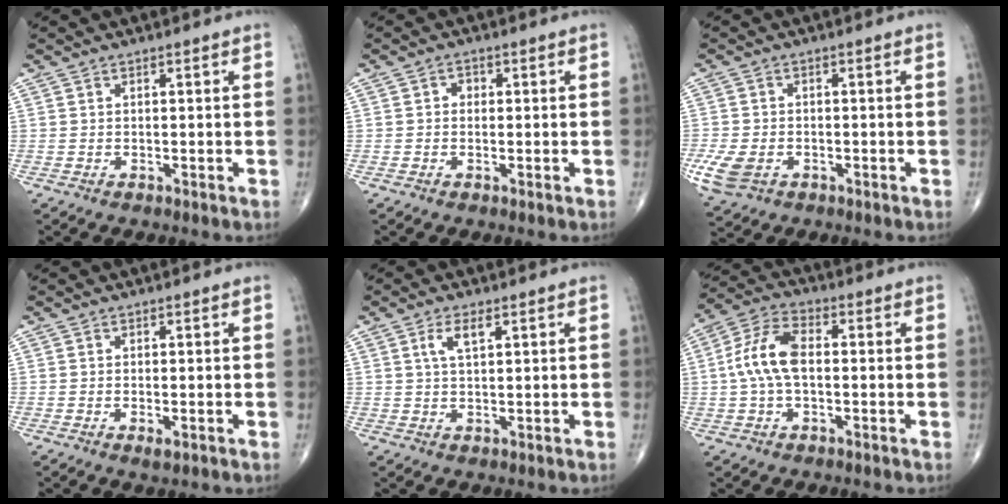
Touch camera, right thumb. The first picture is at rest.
{"total": 1.6, "force": [0.0, 1.3, 0.8], "torque": [-0.002, 0.004, -0.005]}
{"total": 6.8, "force": [-2.5, 4.8, 4.1], "torque": [-0.093, 0.001, -0.041]}
{"total": 1.4, "force": [-0.5, 0.4, 1.2], "torque": [-0.025, -0.005, -0.009]}
{"total": 3.6, "force": [1.5, 1.4, 3.0], "torque": [-0.061, 0.001, 0.031]}
{"total": 9.8, "force": [0.1, 5.3, 8.2], "torque": [-0.171, 0.027, -0.005]}